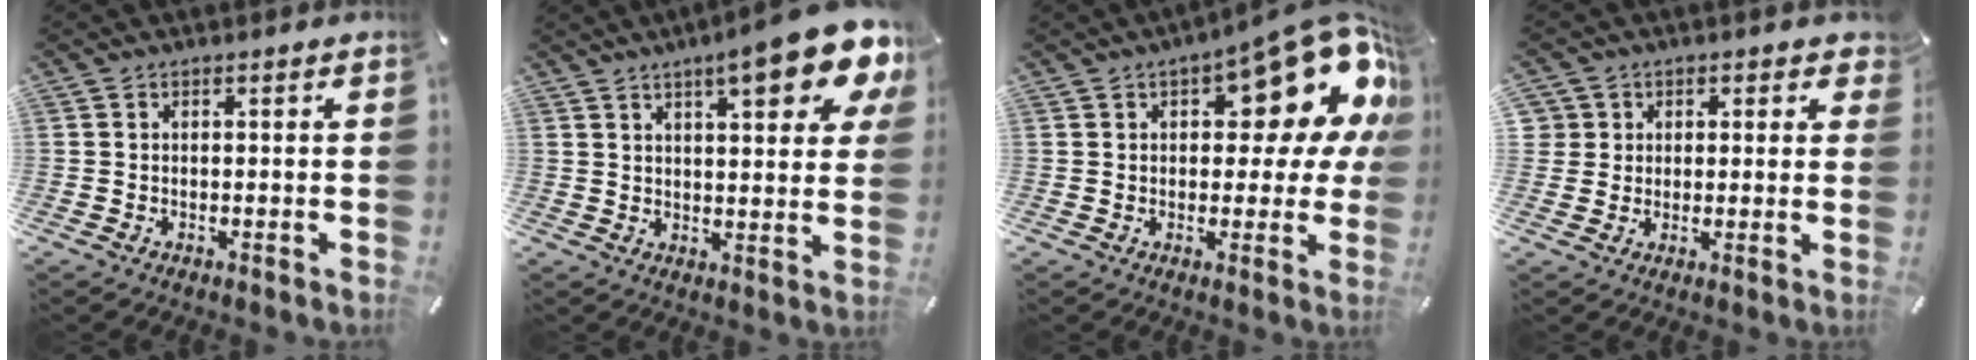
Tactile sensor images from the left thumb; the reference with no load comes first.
{"total": 14.9, "force": [8.6, 3.8, 11.5], "torque": [-0.161, -0.044, 0.136]}
{"total": 18.2, "force": [8.8, 7.9, 13.8], "torque": [-0.166, -0.067, 0.142]}
{"total": 5.1, "force": [1.5, 4.8, 1.0], "torque": [-0.008, 0.001, 0.026]}